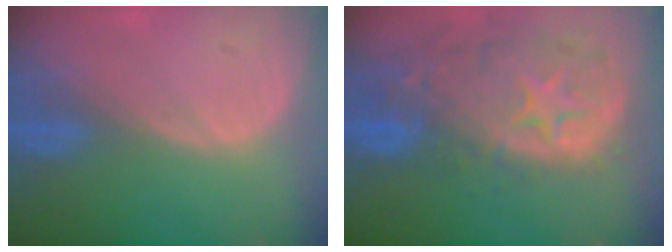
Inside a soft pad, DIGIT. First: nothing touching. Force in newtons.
{"total": 13.9, "press": 11.2, "slide": 8.3}